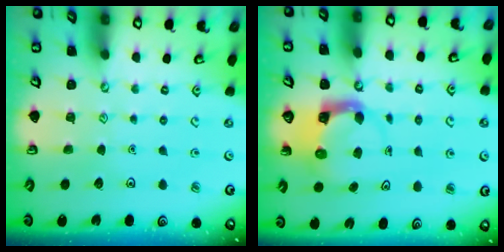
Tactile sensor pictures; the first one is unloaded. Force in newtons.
{"total": 3.9, "press": 3.9, "slide": 0.5}